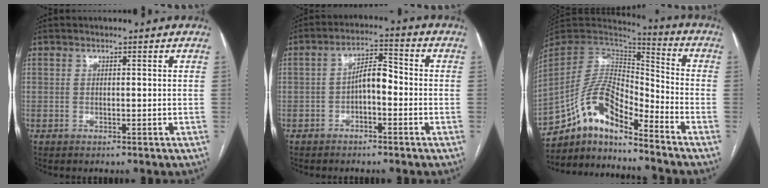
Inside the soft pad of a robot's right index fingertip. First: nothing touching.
{"total": 5.2, "force": [-1.3, 2.1, 4.6], "torque": [-0.080, 0.025, -0.023]}
{"total": 13.5, "force": [-10.0, 3.5, 8.3], "torque": [-0.158, 0.035, -0.184]}